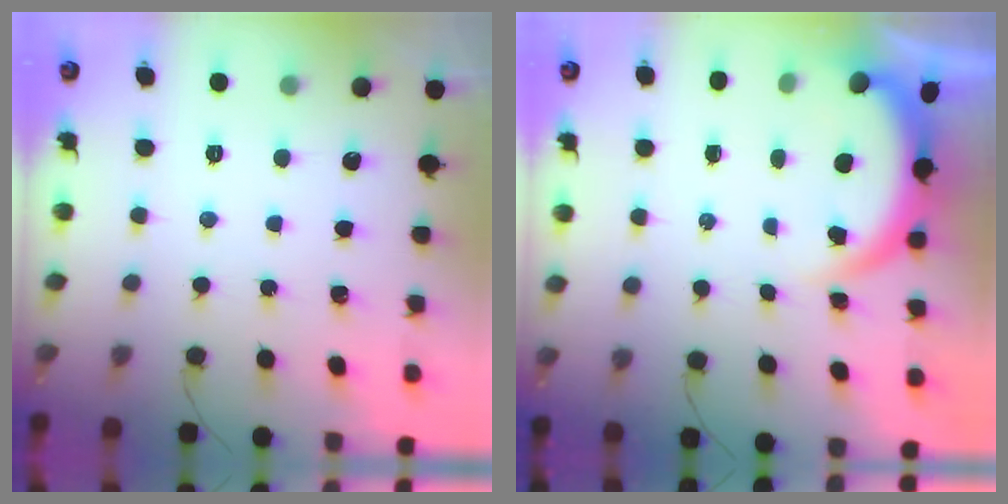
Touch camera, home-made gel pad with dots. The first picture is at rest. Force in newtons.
{"total": 3.8, "press": 3.8, "slide": 0.1}